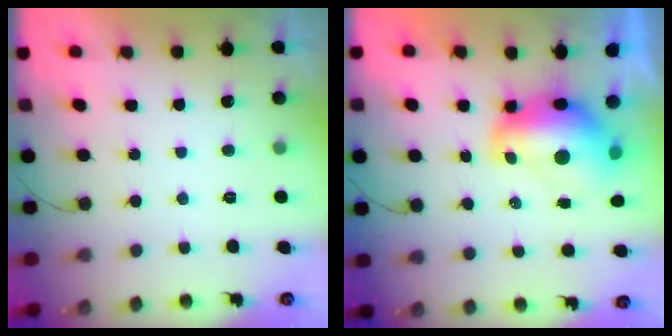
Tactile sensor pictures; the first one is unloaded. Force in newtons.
{"total": 11.3, "press": 11.2, "slide": 1.0}